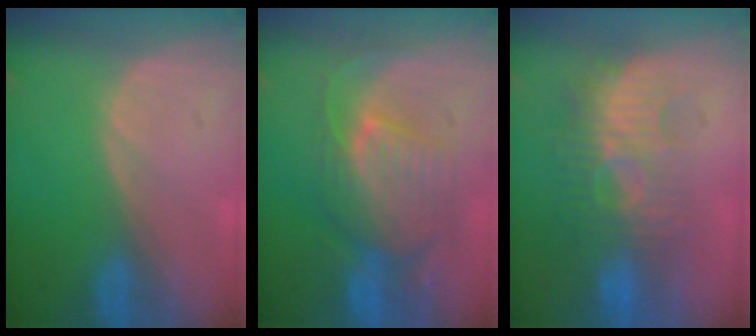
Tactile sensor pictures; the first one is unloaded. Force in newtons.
{"total": 9.3, "press": 8.7, "slide": 3.3}
{"total": 9.0, "press": 8.6, "slide": 2.6}